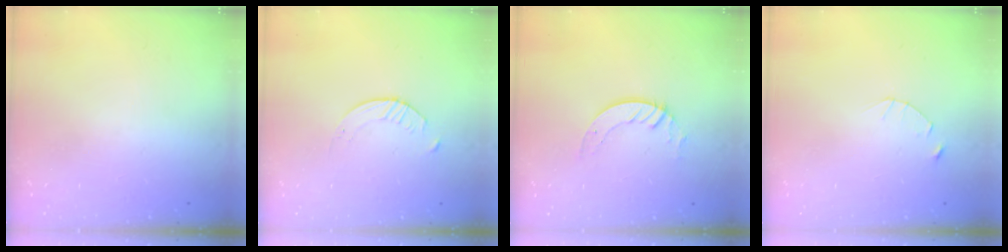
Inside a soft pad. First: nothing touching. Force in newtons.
{"total": 2.8, "press": 2.7, "slide": 0.3}
{"total": 3.6, "press": 3.6, "slide": 0.4}
{"total": 2.5, "press": 2.4, "slide": 0.3}